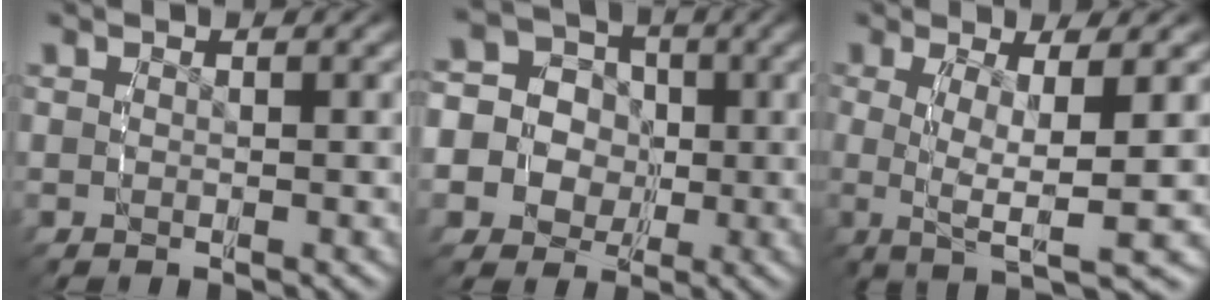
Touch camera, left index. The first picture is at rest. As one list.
[{"total": 14.0, "force": [-0.7, 13.0, 5.1], "torque": [-0.143, -0.032, -0.028]}, {"total": 7.8, "force": [-1.4, 3.2, 7.0], "torque": [-0.114, -0.022, -0.012]}]